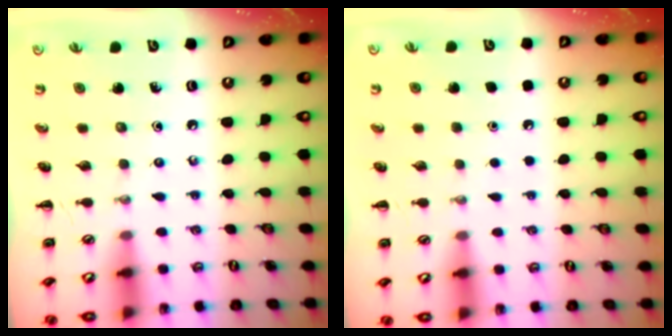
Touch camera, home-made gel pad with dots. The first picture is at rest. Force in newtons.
{"total": 1.6, "press": 1.6, "slide": 0.1}